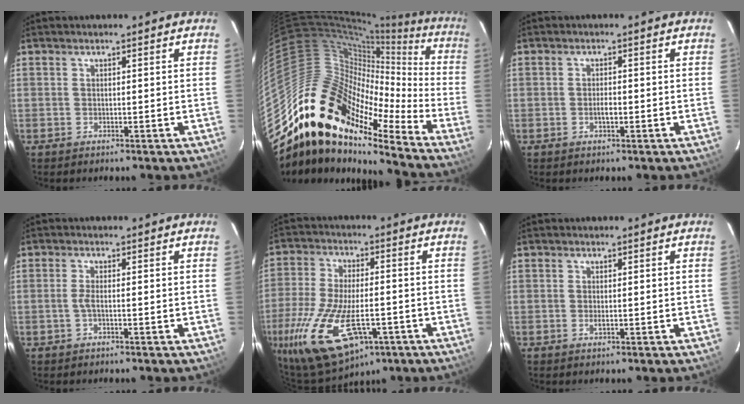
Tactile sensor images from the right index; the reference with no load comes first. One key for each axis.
{"total": 19.0, "fx": -13.6, "fy": 8.9, "fz": 9.8, "tx": -0.137, "ty": 0.015, "tz": -0.264}
{"total": 1.7, "fx": -0.4, "fy": 0.7, "fz": 1.5, "tx": -0.029, "ty": 0.001, "tz": -0.008}
{"total": 1.5, "fx": -0.5, "fy": 0.1, "fz": 1.4, "tx": -0.031, "ty": 0.001, "tz": -0.010}
{"total": 20.4, "fx": -9.1, "fy": 9.5, "fz": 15.6, "tx": -0.341, "ty": -0.051, "tz": -0.151}
{"total": 0.6, "fx": 0.0, "fy": 0.1, "fz": 0.6, "tx": -0.013, "ty": -0.001, "tz": 0.001}